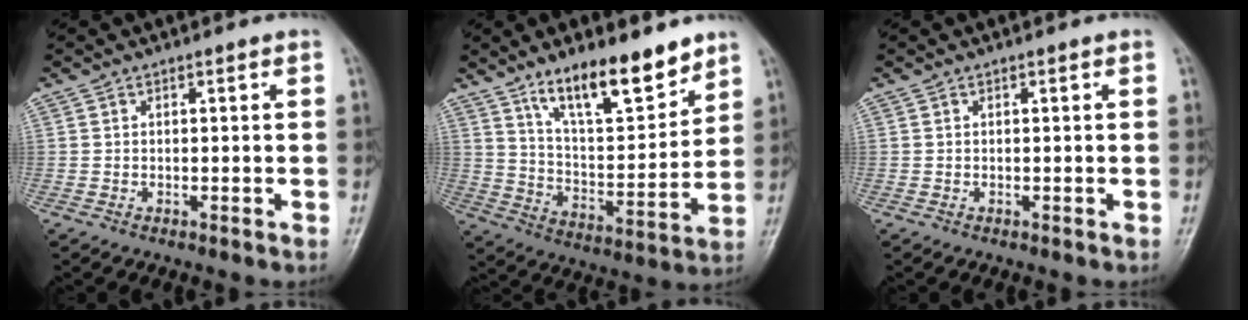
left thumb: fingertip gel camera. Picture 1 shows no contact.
{"total": 15.4, "force": [11.0, 4.8, 9.7], "torque": [-0.129, -0.073, 0.196]}
{"total": 0.0}